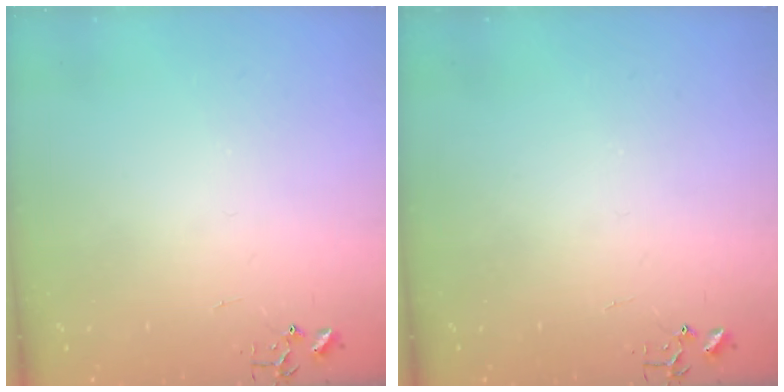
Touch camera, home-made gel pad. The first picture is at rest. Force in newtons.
{"total": 0.0}